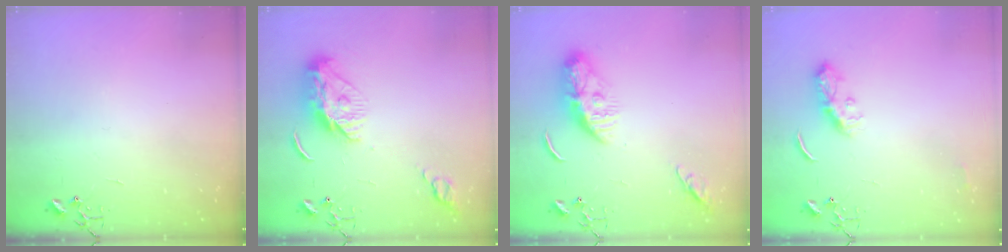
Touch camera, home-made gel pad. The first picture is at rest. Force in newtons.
{"total": 10.9, "press": 10.9, "slide": 0.9}
{"total": 11.4, "press": 11.3, "slide": 1.0}
{"total": 8.4, "press": 8.4, "slide": 0.2}